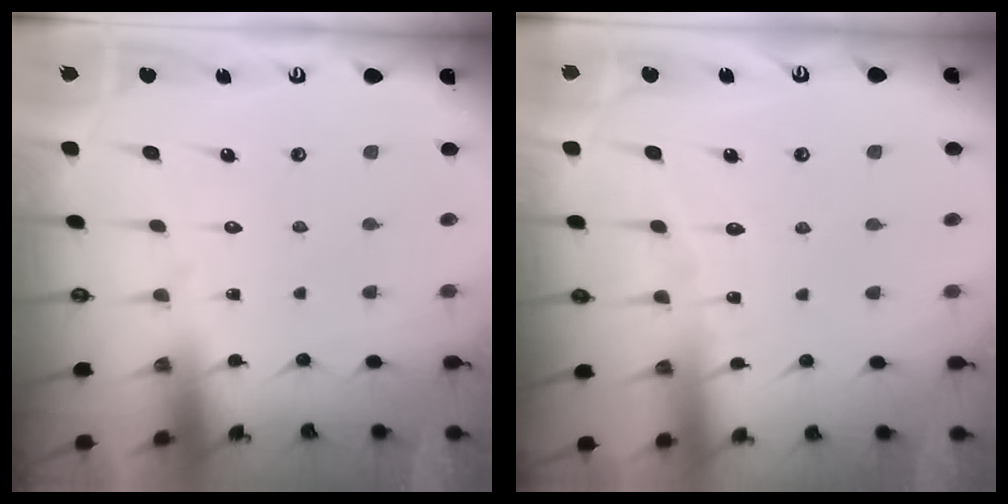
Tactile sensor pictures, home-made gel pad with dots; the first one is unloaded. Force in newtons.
{"total": 3.4, "press": 3.4, "slide": 0.3}